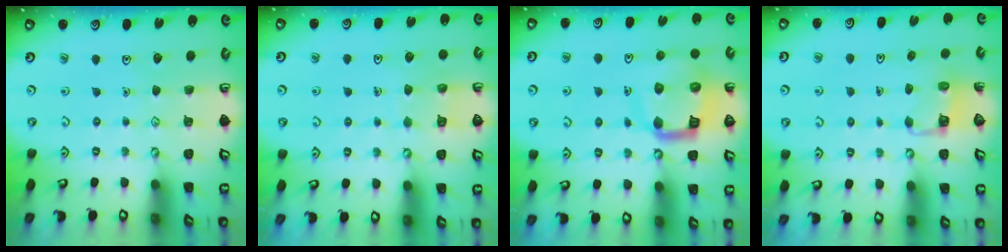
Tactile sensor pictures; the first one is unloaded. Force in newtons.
{"total": 5.3, "press": 5.3, "slide": 0.5}
{"total": 12.9, "press": 12.8, "slide": 1.4}
{"total": 2.8, "press": 2.8, "slide": 0.2}